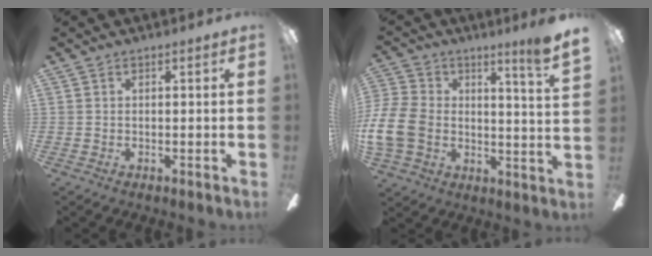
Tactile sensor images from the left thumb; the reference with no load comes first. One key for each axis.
{"total": 11.7, "fx": 3.3, "fy": 6.1, "fz": 9.4, "tx": -0.180, "ty": -0.017, "tz": 0.059}